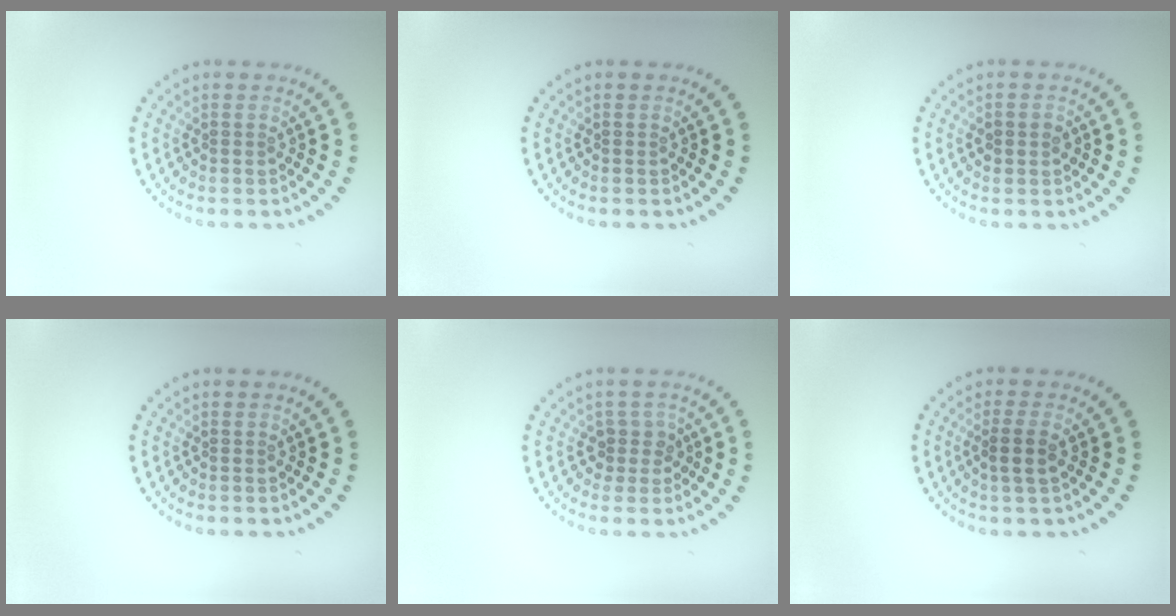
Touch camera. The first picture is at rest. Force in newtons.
{"total": 0.0}
{"total": 1.3, "press": 1.3, "slide": 0.2}
{"total": 0.0}
{"total": 1.9, "press": 1.5, "slide": 1.2}
{"total": 2.1, "press": 1.9, "slide": 1.1}